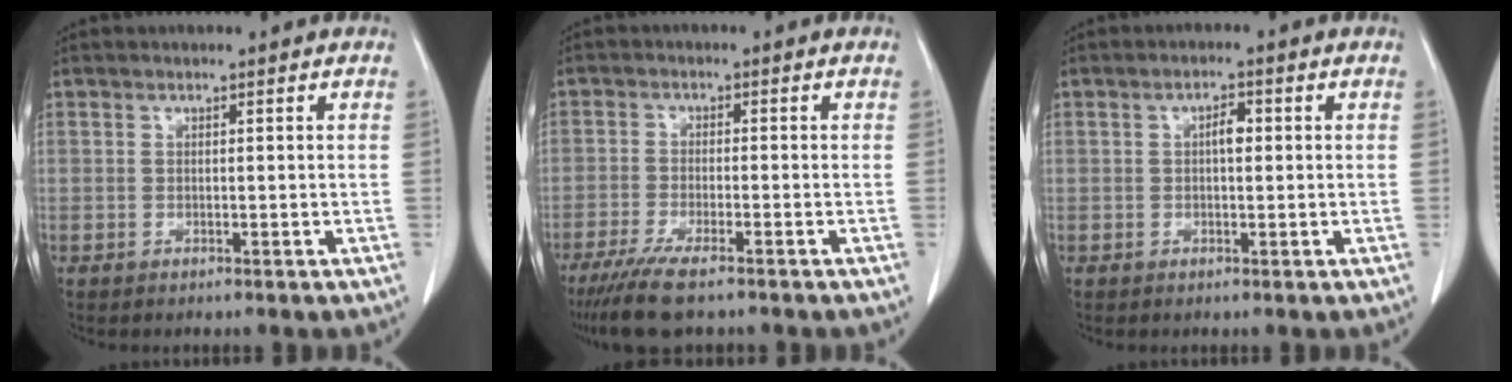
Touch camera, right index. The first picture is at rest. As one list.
[{"total": 7.6, "force": [-5.8, 0.8, 4.9], "torque": [-0.085, -0.018, -0.092]}, {"total": 2.2, "force": [0.3, 0.9, 2.0], "torque": [-0.032, 0.004, 0.002]}]